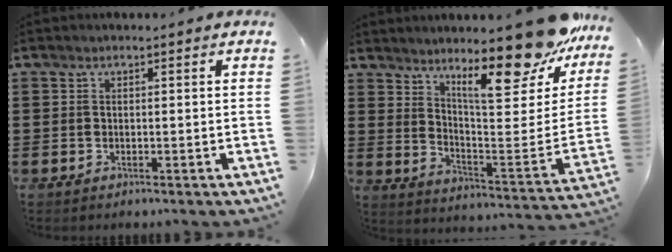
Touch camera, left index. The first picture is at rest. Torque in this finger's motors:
{"motor_torque": [1.37, -0.77, 1.05, 0.21]}